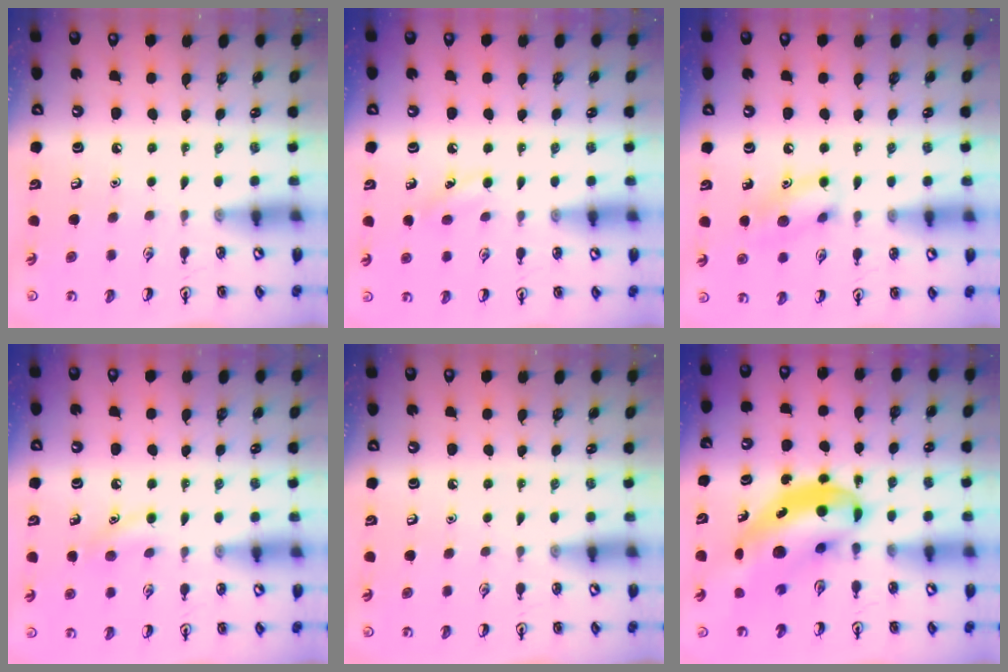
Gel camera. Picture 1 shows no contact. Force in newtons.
{"total": 6.4, "press": 6.1, "slide": 1.8}
{"total": 9.8, "press": 9.8, "slide": 0.6}
{"total": 7.4, "press": 7.0, "slide": 2.3}
{"total": 0.0}
{"total": 10.3, "press": 9.9, "slide": 3.0}